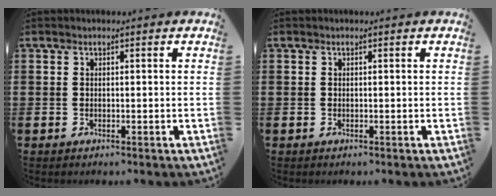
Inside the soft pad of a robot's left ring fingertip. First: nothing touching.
{"total": 0.0}